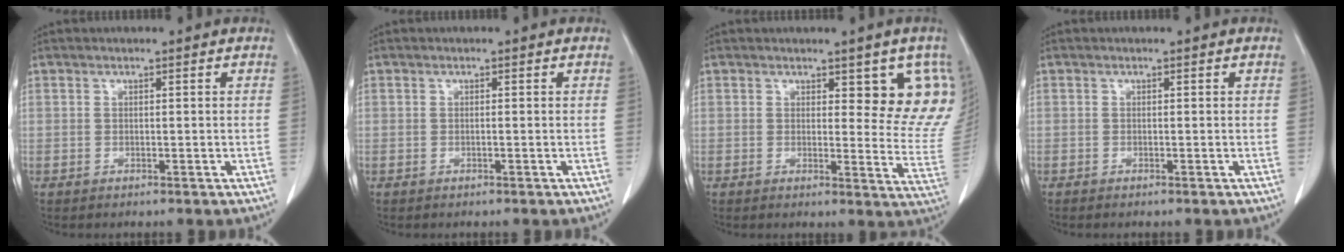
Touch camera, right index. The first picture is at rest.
{"total": 0.0}
{"total": 9.6, "force": [5.5, 3.6, 6.9], "torque": [-0.050, -0.026, 0.054]}
{"total": 0.0}